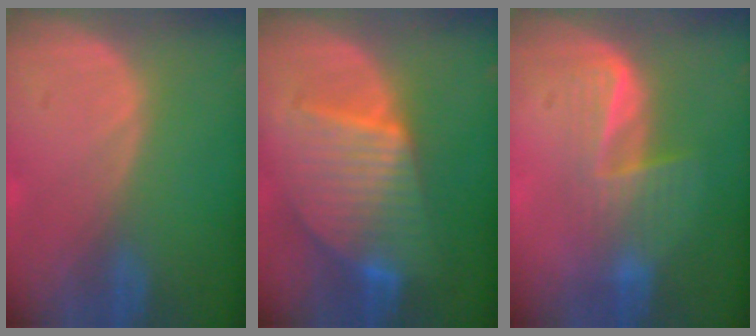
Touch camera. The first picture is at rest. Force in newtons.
{"total": 9.3, "press": 9.3, "slide": 0.6}
{"total": 5.8, "press": 5.5, "slide": 2.0}